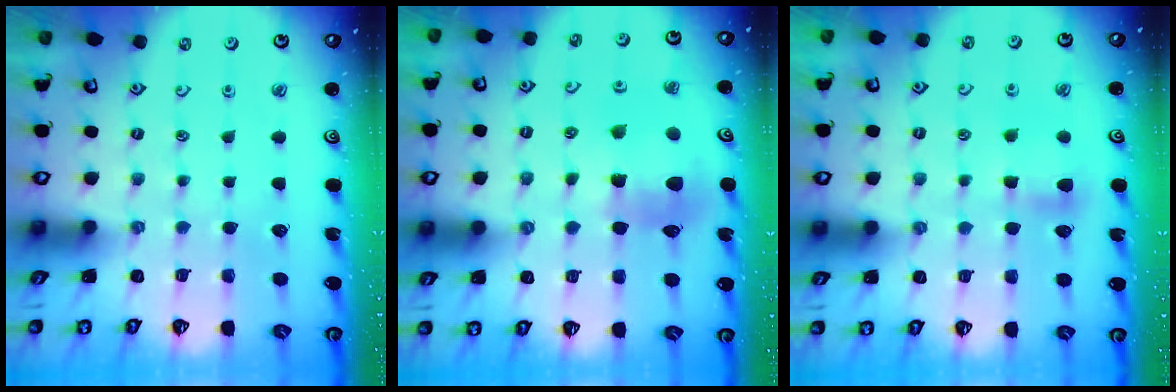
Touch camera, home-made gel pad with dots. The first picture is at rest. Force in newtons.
{"total": 9.8, "press": 9.8, "slide": 1.0}
{"total": 6.4, "press": 6.4, "slide": 0.6}